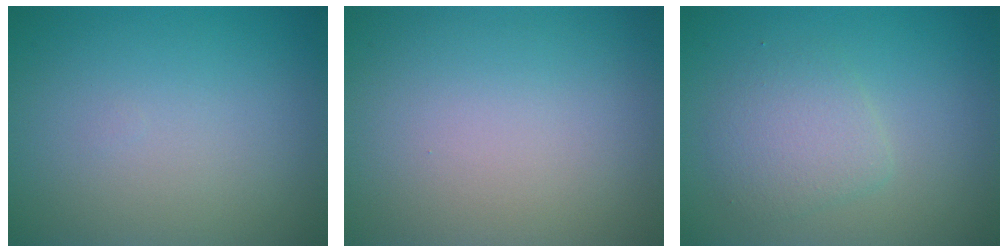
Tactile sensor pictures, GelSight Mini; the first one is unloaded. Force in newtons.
{"total": 0.0}
{"total": 2.7, "press": 2.7, "slide": 0.1}